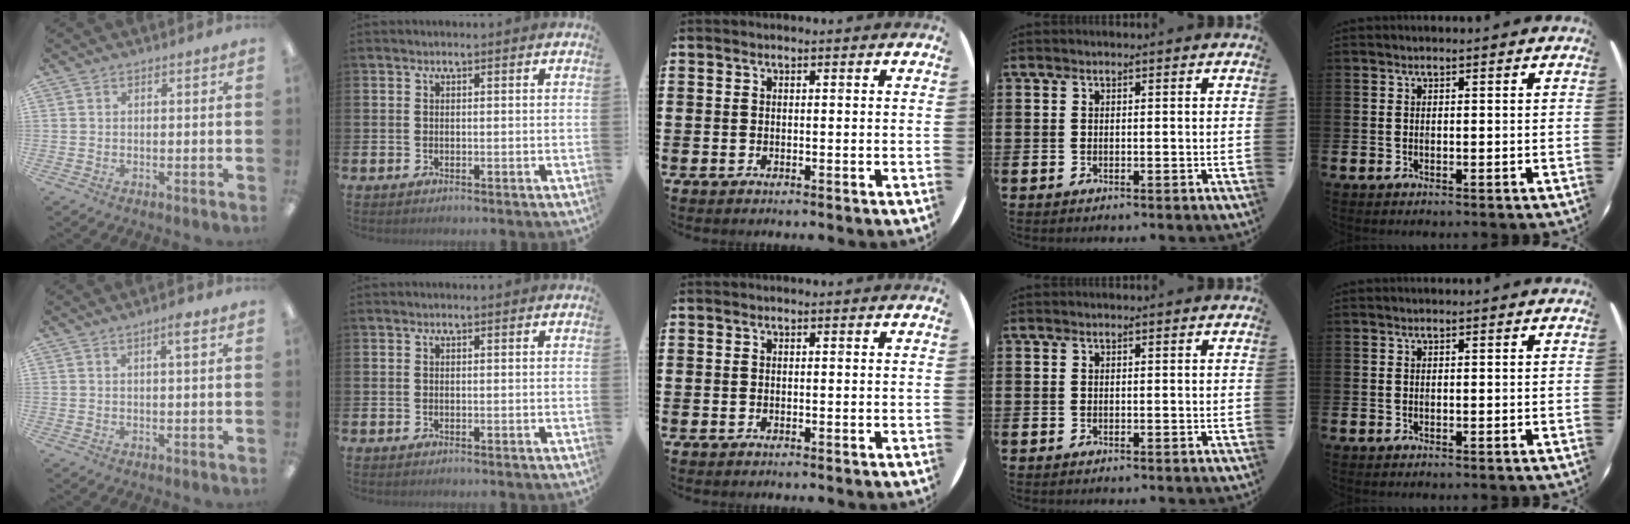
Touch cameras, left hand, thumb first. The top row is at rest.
{"thumb": {"total": 3.0, "force": [1.7, 0.5, 2.4], "torque": [-0.037, -0.003, 0.024]}}